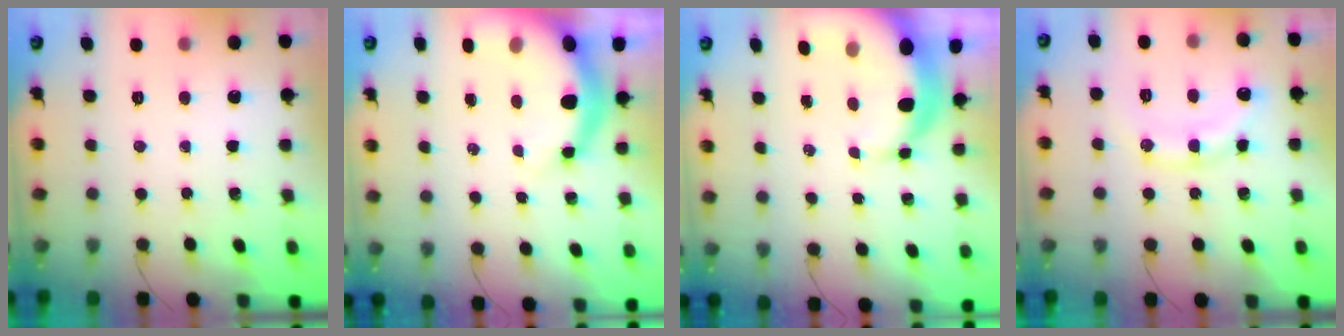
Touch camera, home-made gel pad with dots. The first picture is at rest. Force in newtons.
{"total": 7.7, "press": 7.4, "slide": 1.9}
{"total": 8.4, "press": 8.3, "slide": 1.5}
{"total": 11.9, "press": 11.9, "slide": 0.1}